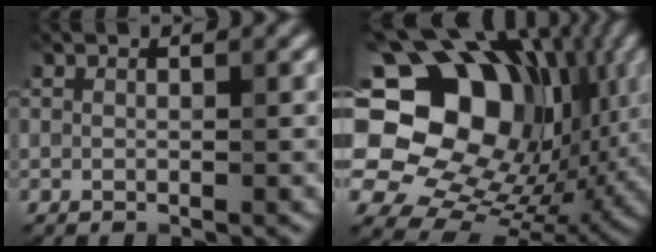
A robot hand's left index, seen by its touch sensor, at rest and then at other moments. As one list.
[{"total": 19.8, "force": [3.4, 15.4, 12.0], "torque": [-0.205, 0.011, 0.076]}]